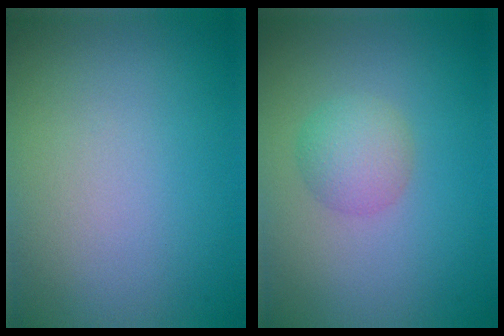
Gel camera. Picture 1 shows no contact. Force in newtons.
{"total": 2.5, "press": 2.5, "slide": 0.1}